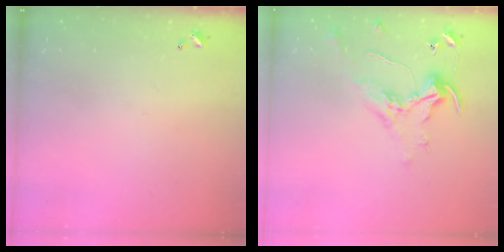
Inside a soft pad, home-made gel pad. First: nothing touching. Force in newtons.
{"total": 0.8, "press": 0.0, "slide": 0.8}